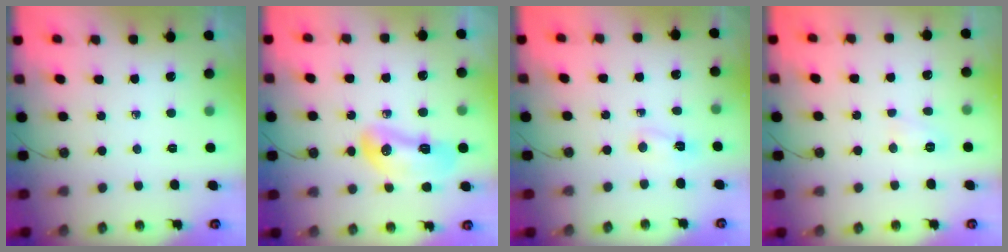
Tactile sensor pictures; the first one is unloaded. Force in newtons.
{"total": 11.6, "press": 11.1, "slide": 3.2}
{"total": 2.1, "press": 2.0, "slide": 0.5}
{"total": 6.3, "press": 6.2, "slide": 0.9}